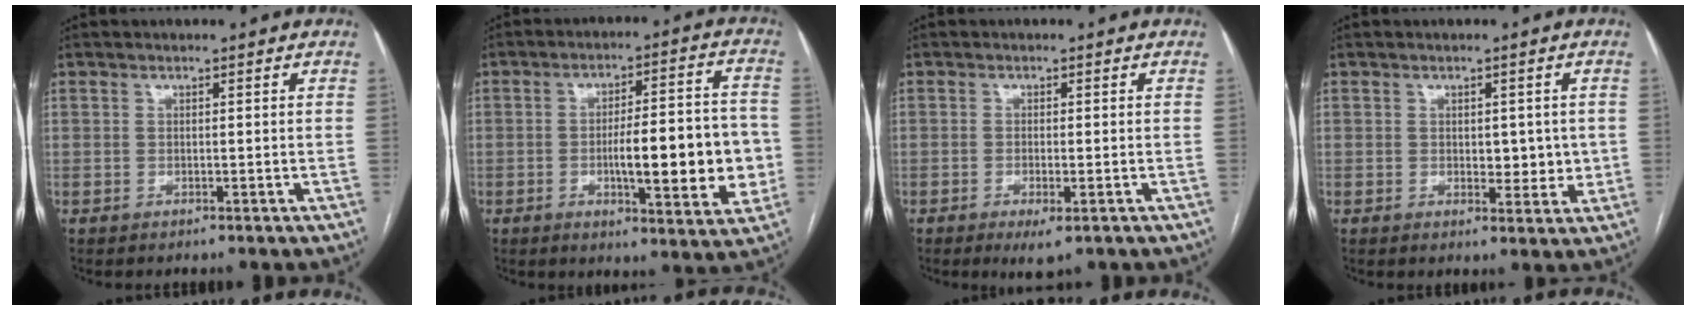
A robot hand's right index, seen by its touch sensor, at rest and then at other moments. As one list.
[{"total": 15.0, "force": [-2.3, 3.5, 14.4], "torque": [-0.204, 0.013, -0.026]}, {"total": 3.1, "force": [-1.6, 0.8, 2.5], "torque": [-0.037, -0.005, -0.019]}, {"total": 4.3, "force": [0.3, 2.6, 3.5], "torque": [-0.037, 0.000, 0.010]}]